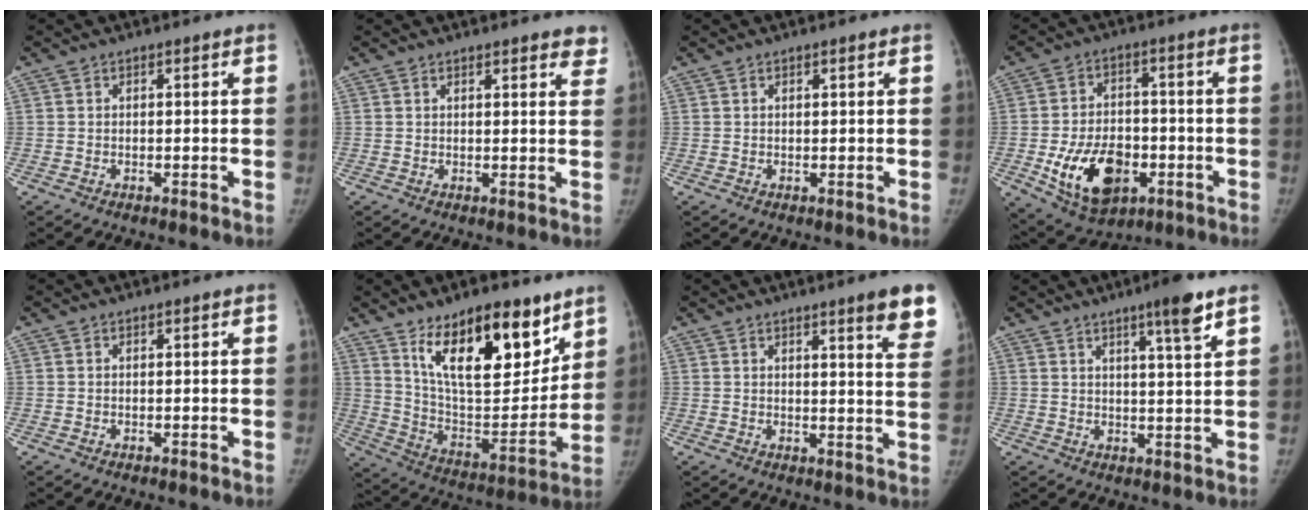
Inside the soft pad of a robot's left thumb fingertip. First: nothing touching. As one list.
[{"total": 5.4, "force": [4.4, 1.7, 2.6], "torque": [0.002, -0.016, 0.044]}, {"total": 0.7, "force": [0.4, 0.1, 0.6], "torque": [-0.009, 0.000, 0.008]}, {"total": 15.2, "force": [-4.7, 9.9, 10.5], "torque": [-0.149, 0.015, -0.063]}, {"total": 0.0}, {"total": 22.6, "force": [13.6, 9.5, 15.4], "torque": [-0.187, -0.077, 0.237]}, {"total": 10.0, "force": [6.8, 1.1, 7.2], "torque": [-0.068, -0.037, 0.072]}, {"total": 6.9, "force": [4.4, 0.1, 5.4], "torque": [-0.081, -0.026, 0.067]}]